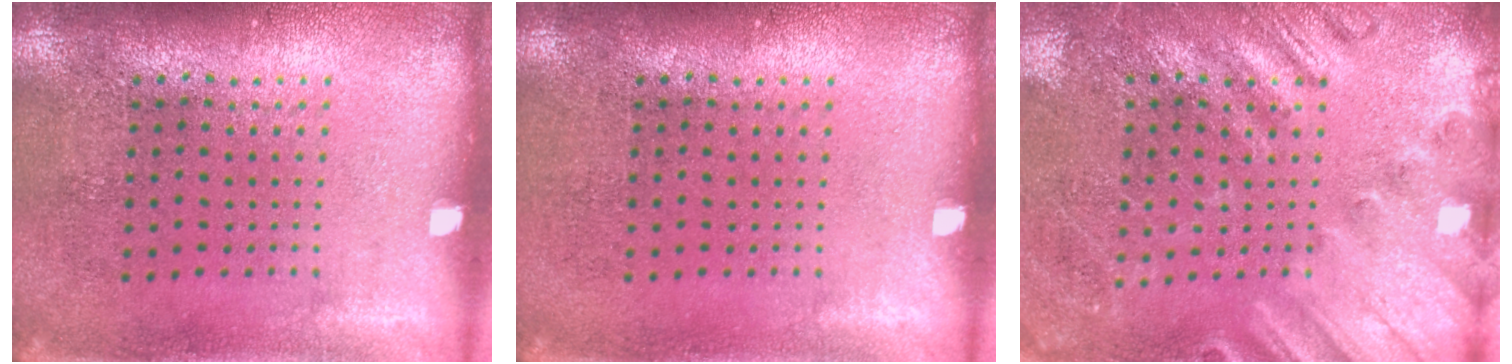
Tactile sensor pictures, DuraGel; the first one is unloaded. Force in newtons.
{"total": 0.0}
{"total": 2.3, "press": 2.1, "slide": 0.9}